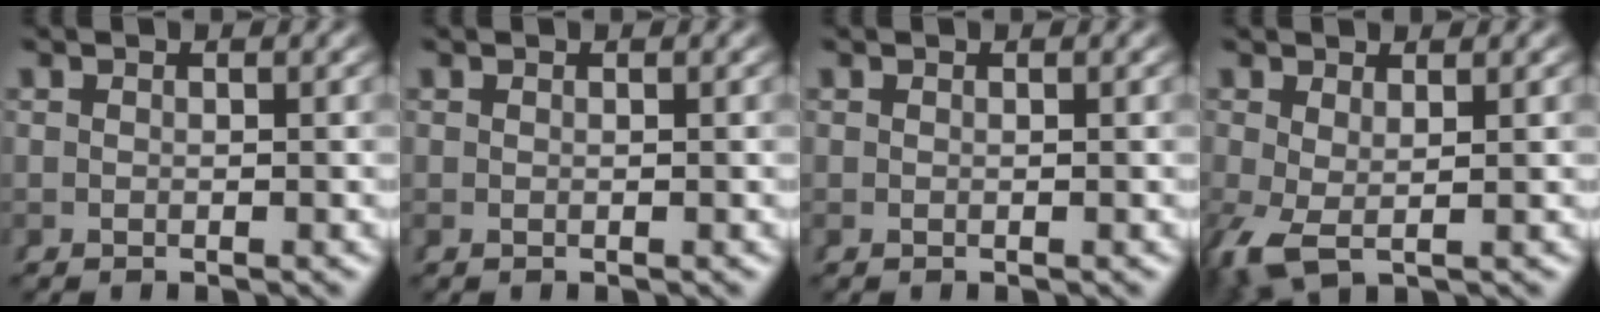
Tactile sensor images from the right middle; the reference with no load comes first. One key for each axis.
{"total": 0.0}
{"total": 0.0}
{"total": 3.1, "fx": -1.5, "fy": 1.3, "fz": 2.3, "tx": -0.058, "ty": -0.026, "tz": -0.006}